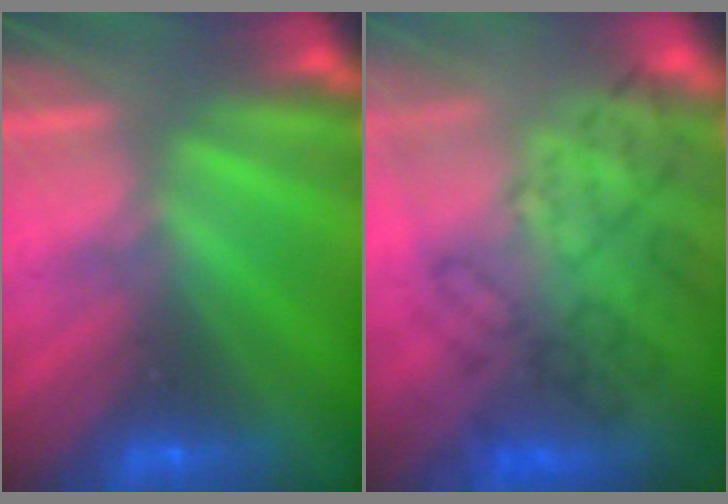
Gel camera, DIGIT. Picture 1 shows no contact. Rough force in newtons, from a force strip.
{"total": 11.3}